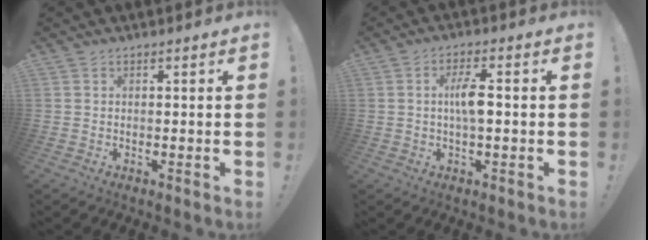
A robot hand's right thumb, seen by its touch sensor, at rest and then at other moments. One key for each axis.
{"total": 6.1, "fx": 0.0, "fy": 1.6, "fz": 5.8, "tx": -0.108, "ty": 0.004, "tz": -0.007}